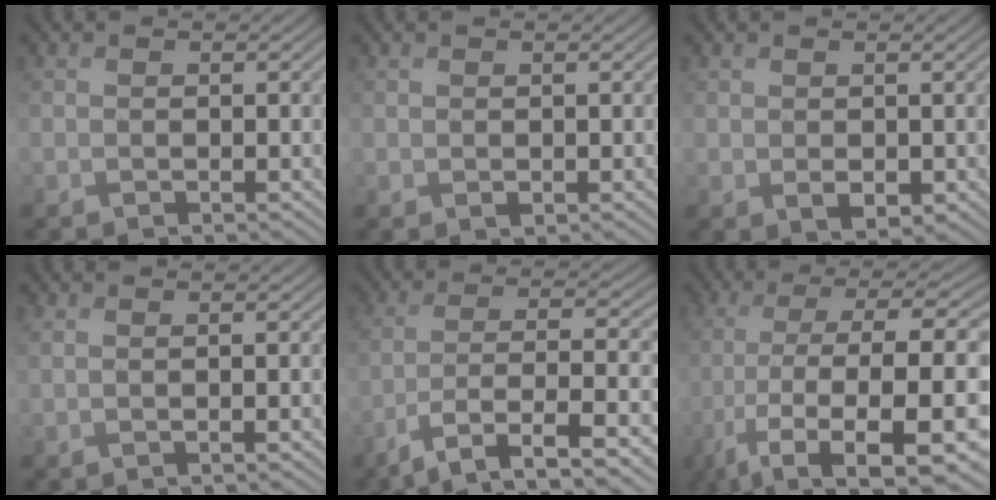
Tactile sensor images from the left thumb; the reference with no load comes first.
{"total": 0.5, "force": [0.1, 0.5, 0.0], "torque": [0.000, -0.003, 0.005]}
{"total": 2.0, "force": [-0.1, 1.7, 1.1], "torque": [-0.023, -0.011, 0.003]}
{"total": 1.3, "force": [0.4, 0.3, 1.2], "torque": [-0.021, 0.001, 0.004]}
{"total": 9.0, "force": [-4.3, 2.7, 7.5], "torque": [-0.137, -0.010, -0.070]}
{"total": 14.3, "force": [-4.6, 6.0, 12.2], "torque": [-0.230, -0.018, -0.063]}